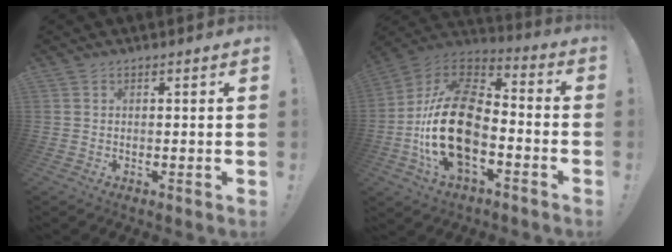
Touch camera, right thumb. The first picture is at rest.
{"total": 23.6, "force": [-5.4, 13.5, 18.6], "torque": [-0.357, 0.034, -0.083]}